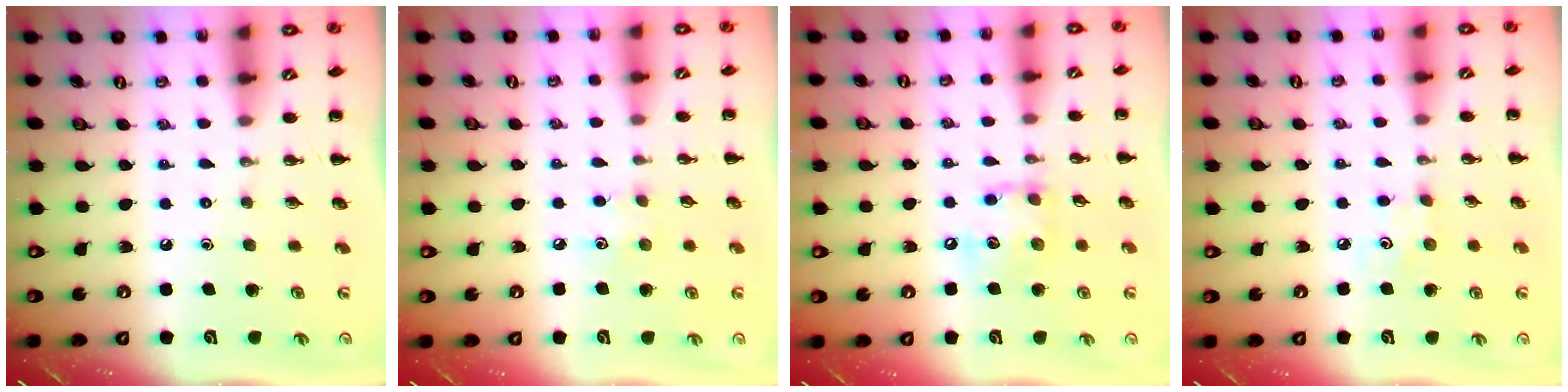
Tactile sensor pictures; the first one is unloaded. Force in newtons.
{"total": 4.0, "press": 3.9, "slide": 1.0}
{"total": 10.8, "press": 10.8, "slide": 1.0}
{"total": 2.9, "press": 2.8, "slide": 0.8}